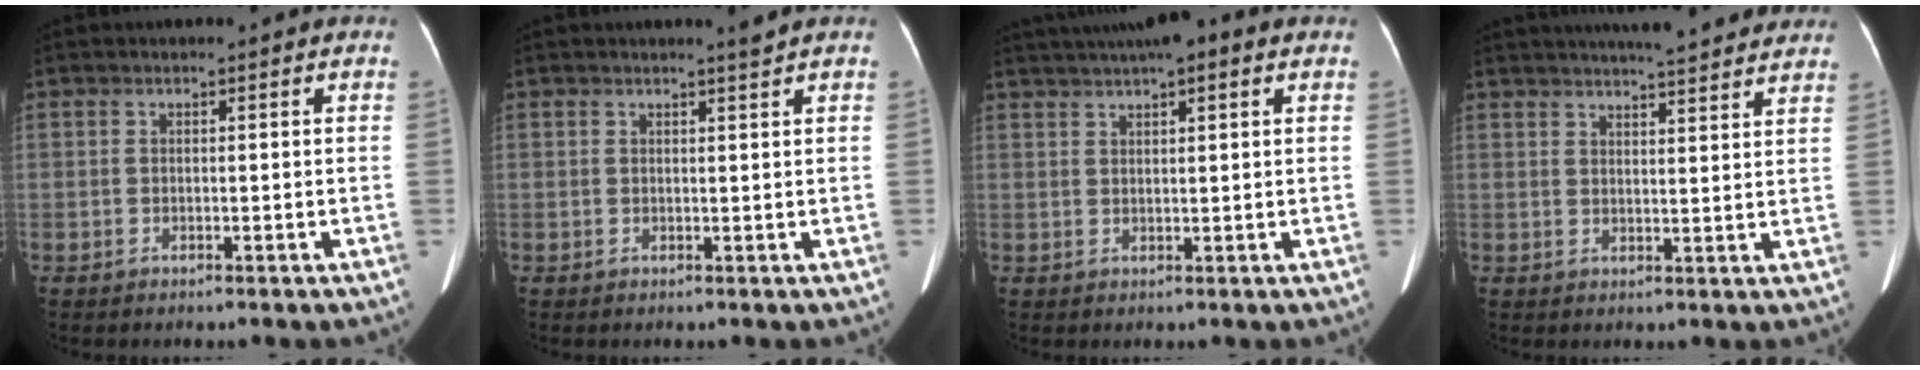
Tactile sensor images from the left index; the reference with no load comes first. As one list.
[{"total": 1.1, "force": [0.9, -0.5, 0.2], "torque": [-0.016, -0.012, 0.020]}, {"total": 10.1, "force": [7.2, 1.8, 6.9], "torque": [-0.112, 0.042, 0.105]}, {"total": 14.5, "force": [12.9, 1.8, 6.4], "torque": [-0.086, 0.021, 0.160]}]